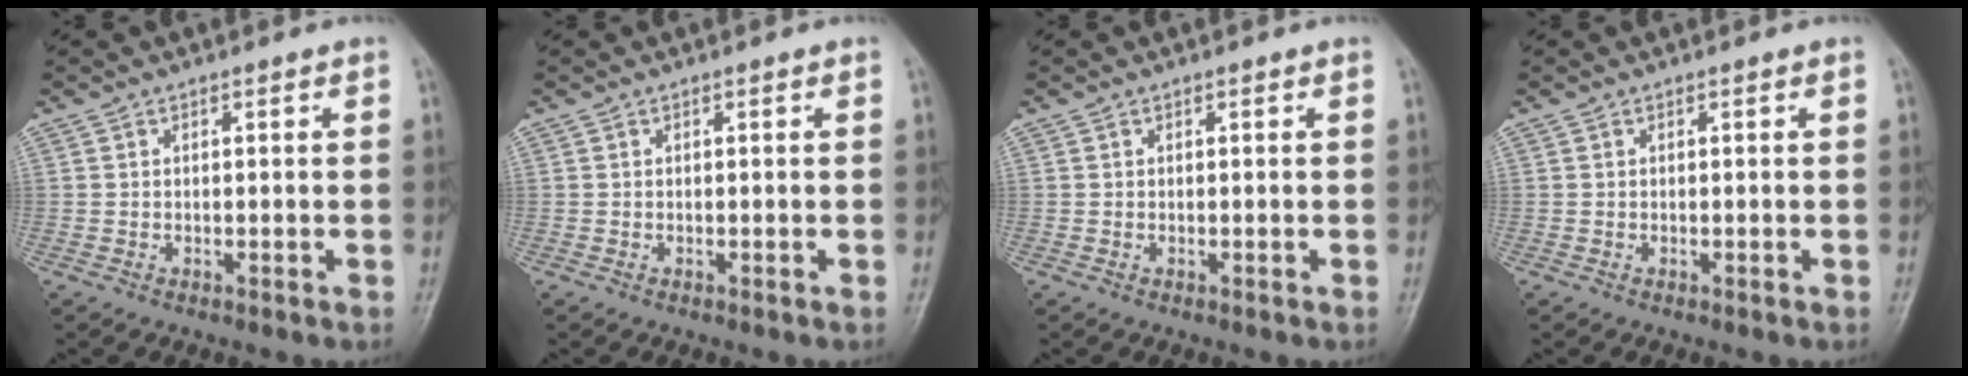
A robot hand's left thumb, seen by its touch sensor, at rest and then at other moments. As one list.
[{"total": 0.0}, {"total": 0.0}, {"total": 0.0}]